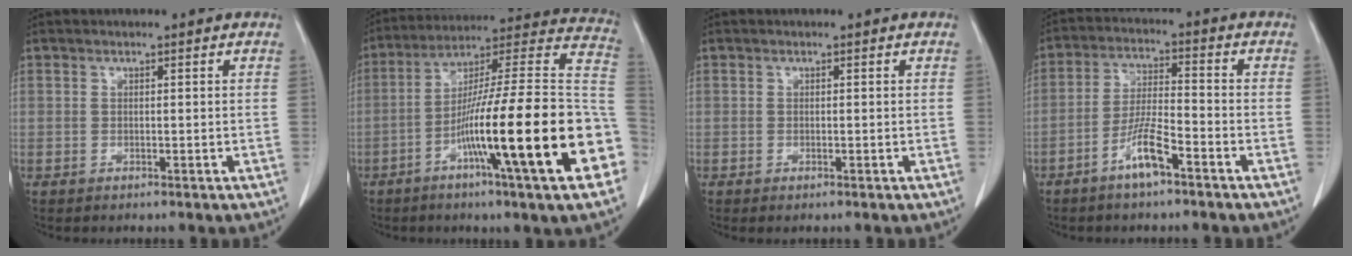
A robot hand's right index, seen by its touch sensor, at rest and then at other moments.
{"total": 27.1, "force": [-8.5, 0.9, 25.7], "torque": [-0.310, -0.005, -0.146]}
{"total": 0.6, "force": [-0.4, 0.1, 0.5], "torque": [-0.010, -0.002, -0.002]}
{"total": 6.8, "force": [-4.2, 0.8, 5.3], "torque": [-0.111, 0.000, -0.077]}